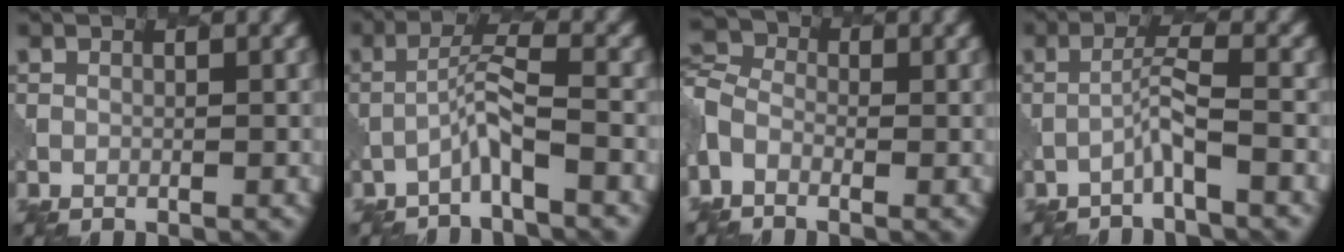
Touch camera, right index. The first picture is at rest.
{"total": 2.7, "force": [-1.7, 0.0, 2.1], "torque": [-0.044, 0.014, -0.039]}
{"total": 3.6, "force": [-1.5, 2.4, 2.1], "torque": [-0.049, 0.000, -0.037]}
{"total": 2.1, "force": [-1.2, -0.2, 1.7], "torque": [-0.036, 0.013, -0.029]}